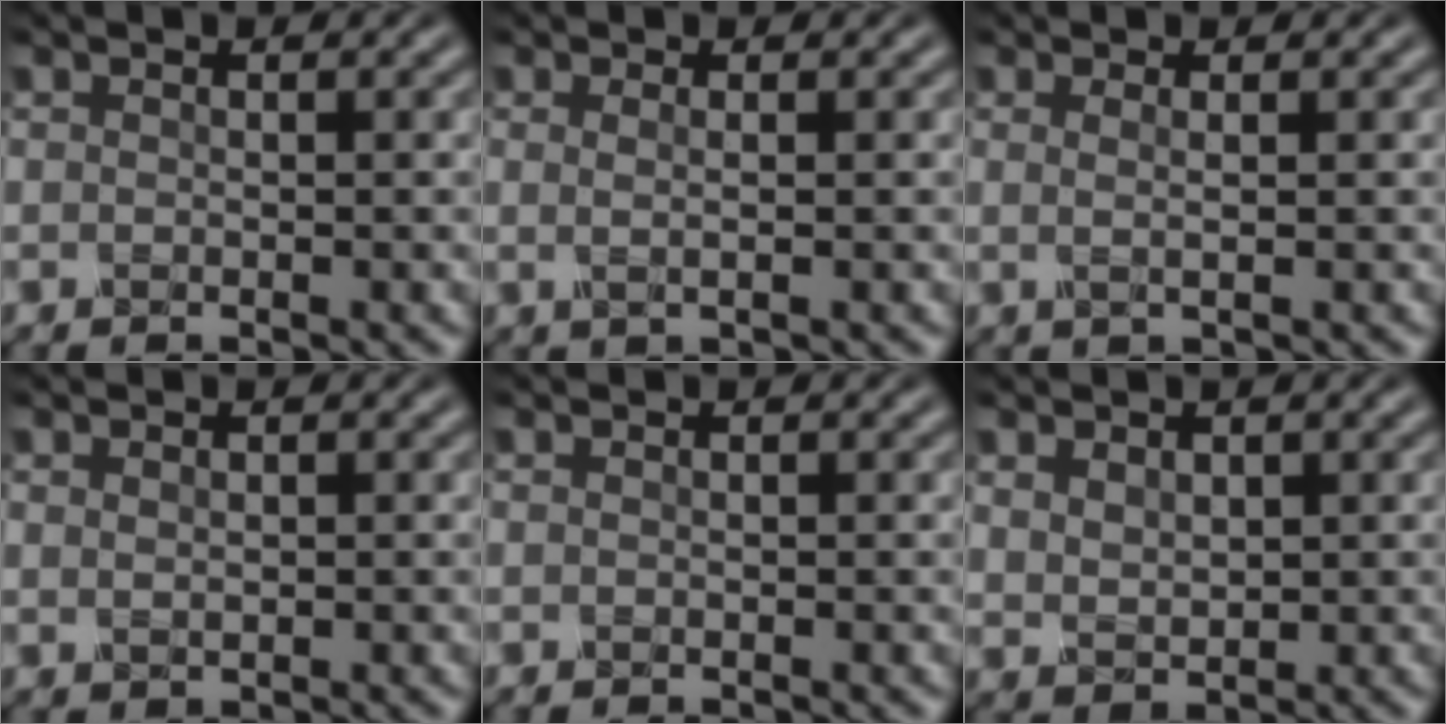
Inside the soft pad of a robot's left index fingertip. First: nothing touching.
{"total": 1.3, "force": [0.2, 0.5, 1.2], "torque": [-0.021, -0.002, -0.001]}
{"total": 1.4, "force": [0.3, 0.5, 1.3], "torque": [-0.021, -0.003, -0.002]}
{"total": 0.8, "force": [0.3, 0.5, 0.5], "torque": [-0.013, -0.002, 0.010]}
{"total": 0.0}
{"total": 2.0, "force": [1.0, 1.4, 1.1], "torque": [-0.026, -0.004, 0.024]}